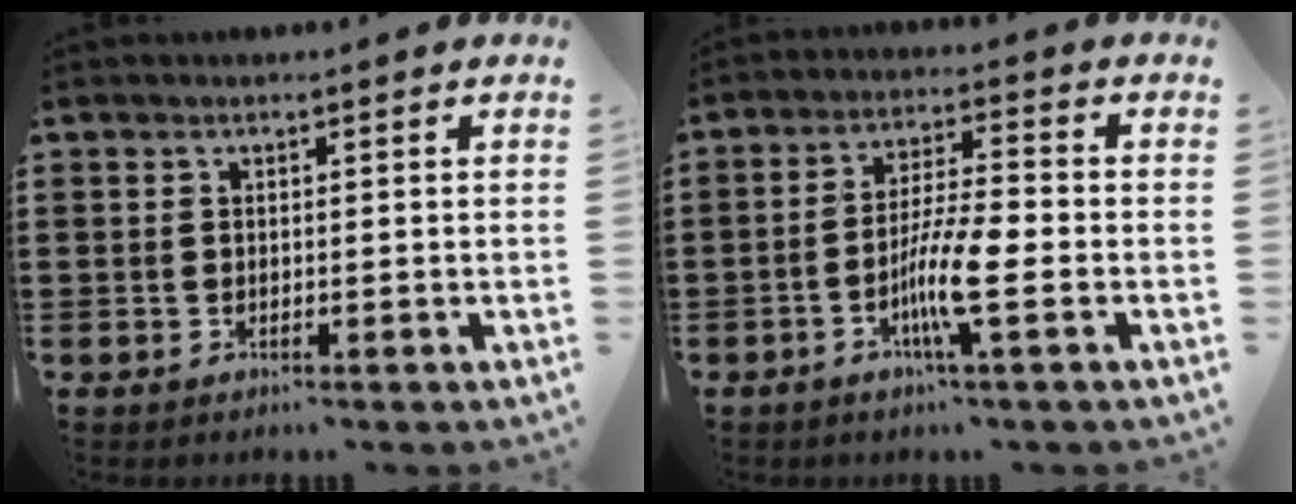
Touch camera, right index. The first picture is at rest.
{"total": 8.0, "force": [-2.8, 1.0, 7.5], "torque": [-0.150, -0.010, -0.055]}